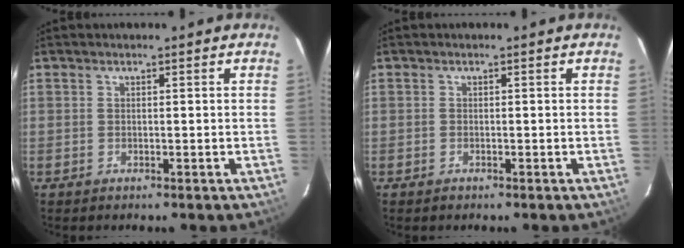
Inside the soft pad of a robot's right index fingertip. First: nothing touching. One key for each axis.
{"total": 0.7, "fx": -0.5, "fy": 0.5, "fz": 0.1, "tx": -0.001, "ty": 0.000, "tz": -0.009}